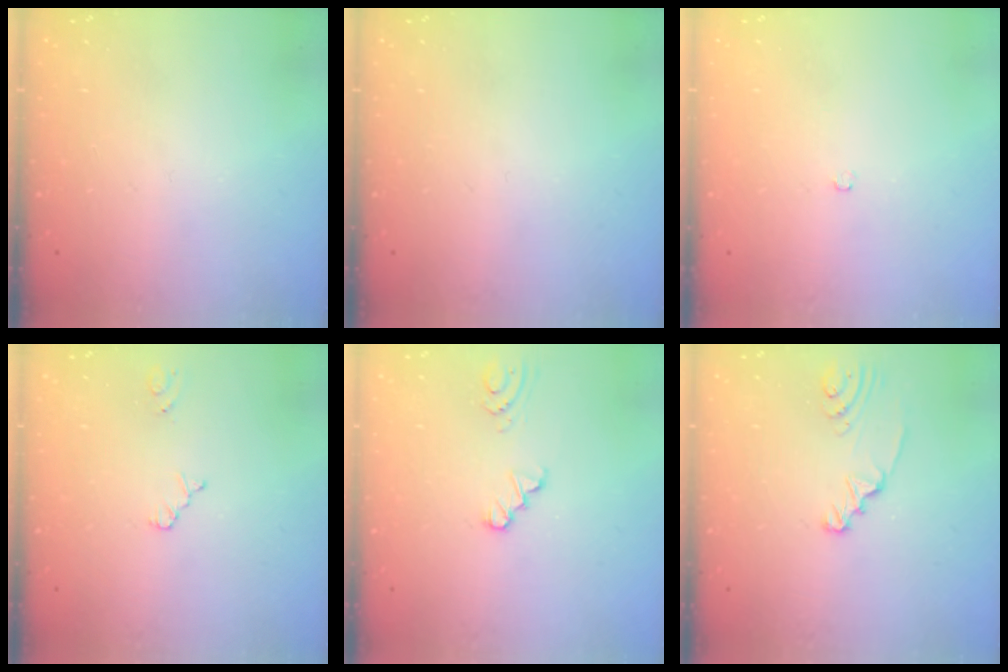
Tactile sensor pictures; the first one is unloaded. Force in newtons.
{"total": 0.0}
{"total": 2.1, "press": 2.1, "slide": 0.4}
{"total": 2.5, "press": 2.5, "slide": 0.4}
{"total": 1.2, "press": 1.2, "slide": 0.2}
{"total": 2.3, "press": 2.3, "slide": 0.3}